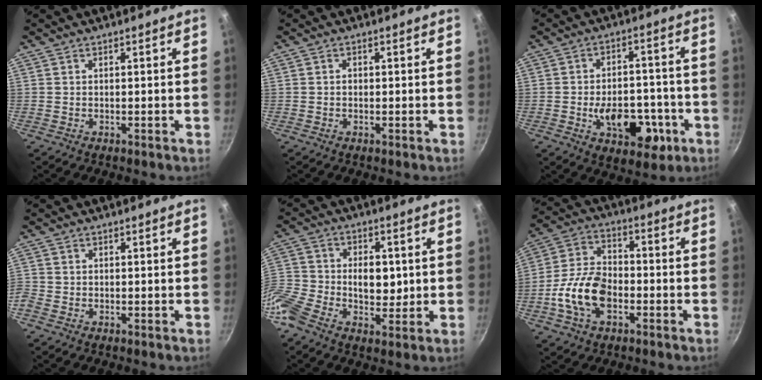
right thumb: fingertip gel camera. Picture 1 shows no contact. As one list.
[{"total": 0.7, "force": [0.0, 0.6, 0.4], "torque": [-0.006, 0.004, 0.000]}, {"total": 13.9, "force": [-4.3, 8.6, 10.0], "torque": [-0.105, 0.021, -0.053]}, {"total": 1.9, "force": [-1.0, 1.5, 0.6], "torque": [-0.019, 0.001, -0.026]}, {"total": 10.3, "force": [-2.8, 7.4, 6.6], "torque": [-0.125, 0.029, -0.070]}, {"total": 13.0, "force": [-3.7, 8.2, 9.4], "torque": [-0.166, 0.033, -0.079]}]